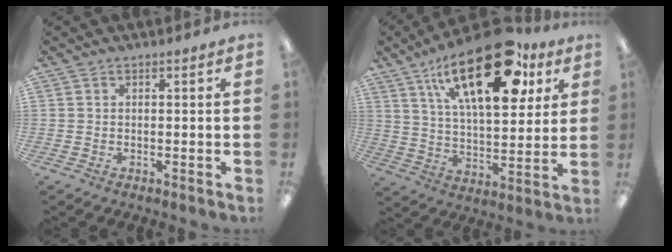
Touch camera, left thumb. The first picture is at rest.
{"total": 25.7, "force": [13.4, 11.4, 18.7], "torque": [-0.288, -0.050, 0.220]}